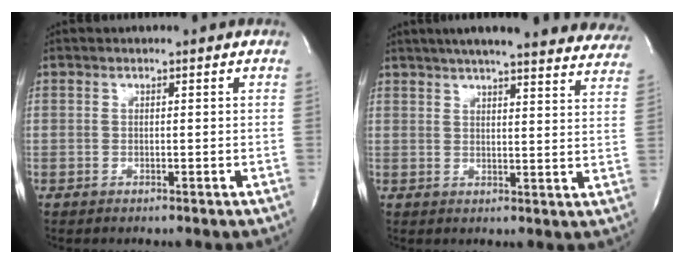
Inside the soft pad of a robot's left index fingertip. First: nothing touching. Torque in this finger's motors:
{"motor_torque": [0.28, -0.22, 0.64, 0.13]}